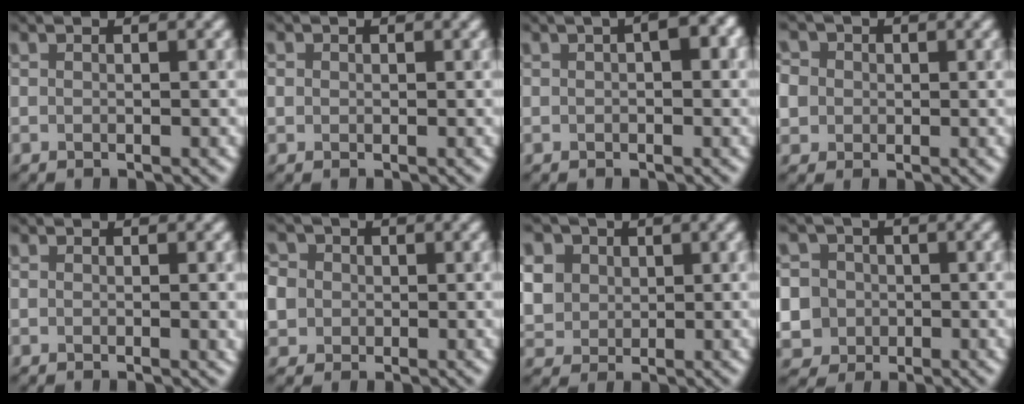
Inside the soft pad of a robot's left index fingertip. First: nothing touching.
{"total": 0.7, "force": [0.2, 0.7, 0.1], "torque": [0.003, 0.000, 0.000]}
{"total": 3.0, "force": [0.7, 1.3, 2.6], "torque": [-0.028, 0.011, 0.008]}
{"total": 6.0, "force": [1.2, 5.4, 2.5], "torque": [-0.063, 0.028, -0.003]}
{"total": 0.9, "force": [0.2, 0.3, 0.8], "torque": [-0.006, -0.004, 0.003]}
{"total": 6.8, "force": [1.1, 6.0, 2.9], "torque": [-0.070, 0.028, -0.005]}
{"total": 10.4, "force": [4.0, 8.4, 4.8], "torque": [-0.125, 0.023, 0.064]}
{"total": 8.9, "force": [-0.3, 8.5, 2.7], "torque": [-0.071, 0.014, -0.027]}